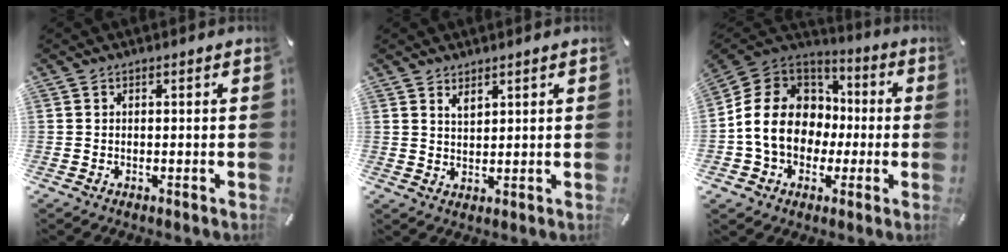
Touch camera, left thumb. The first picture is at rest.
{"total": 2.5, "force": [2.1, 1.1, 0.8], "torque": [-0.018, -0.008, 0.040]}
{"total": 15.6, "force": [-2.7, 13.5, 7.4], "torque": [-0.154, 0.026, -0.044]}